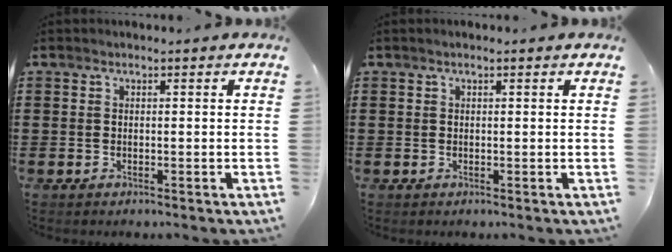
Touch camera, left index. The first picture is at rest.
{"total": 0.5, "force": [0.3, 0.1, 0.5], "torque": [-0.009, 0.001, 0.005]}